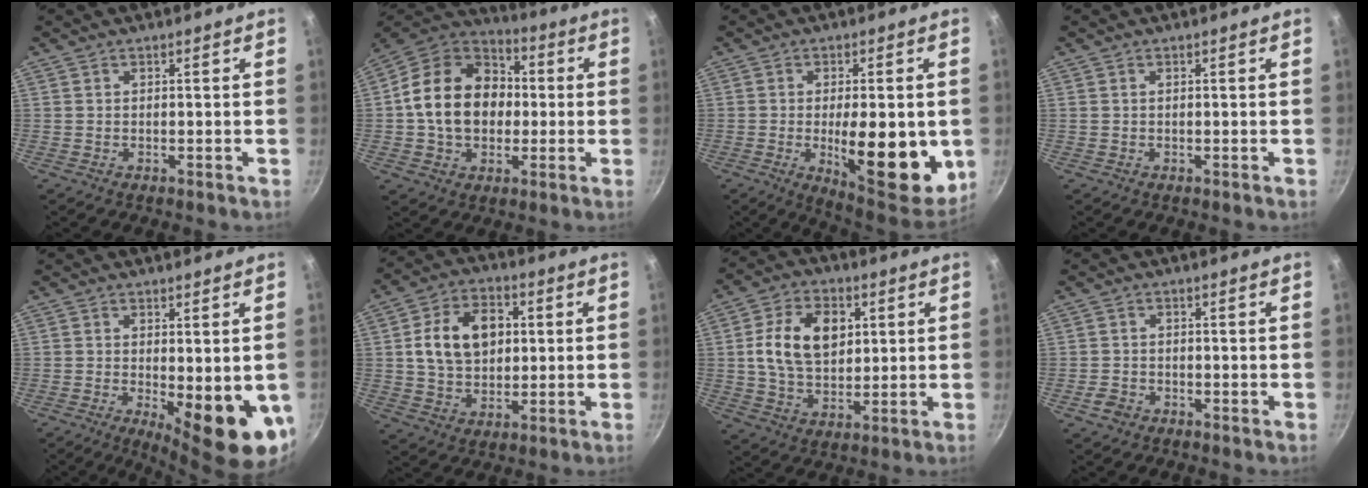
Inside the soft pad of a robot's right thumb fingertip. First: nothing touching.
{"total": 19.7, "force": [0.3, 15.2, 12.5], "torque": [-0.191, 0.034, -0.005]}
{"total": 17.8, "force": [-2.5, 6.6, 16.3], "torque": [-0.200, -0.014, -0.027]}
{"total": 0.0}
{"total": 12.4, "force": [-2.2, 4.1, 11.5], "torque": [-0.130, -0.018, -0.018]}
{"total": 13.6, "force": [2.2, 9.9, 9.1], "torque": [-0.125, 0.009, 0.033]}
{"total": 13.5, "force": [2.8, 9.2, 9.5], "torque": [-0.144, -0.001, 0.046]}
{"total": 2.4, "force": [-1.4, 1.7, 0.9], "torque": [-0.017, 0.013, -0.025]}